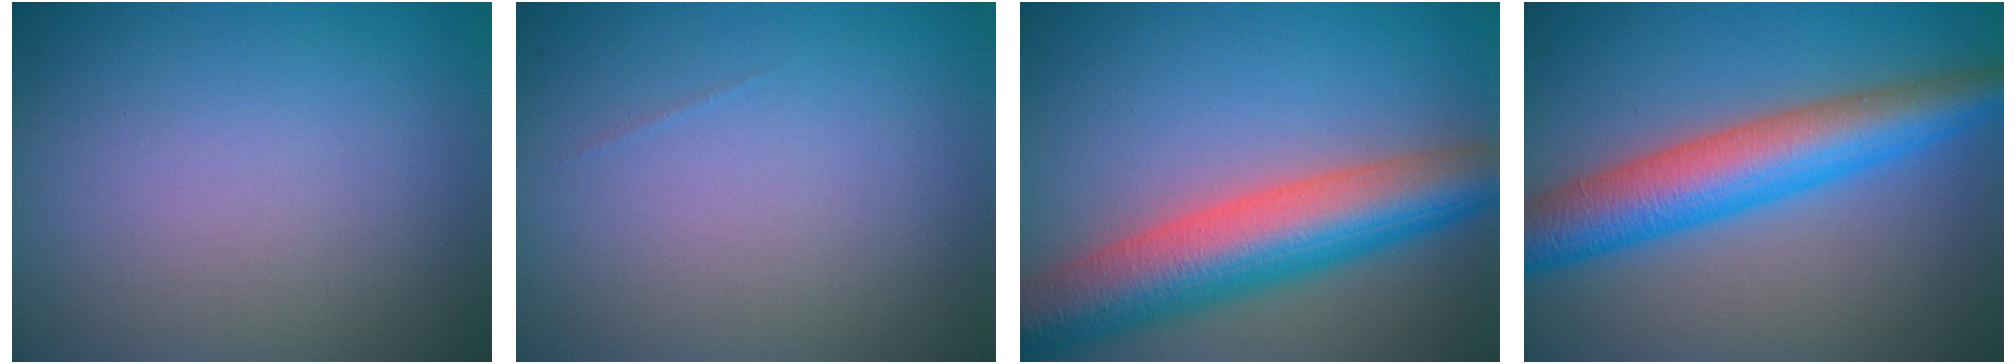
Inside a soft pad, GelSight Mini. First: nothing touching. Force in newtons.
{"total": 0.0}
{"total": 9.5, "press": 9.5, "slide": 0.5}
{"total": 7.5, "press": 7.5, "slide": 0.1}